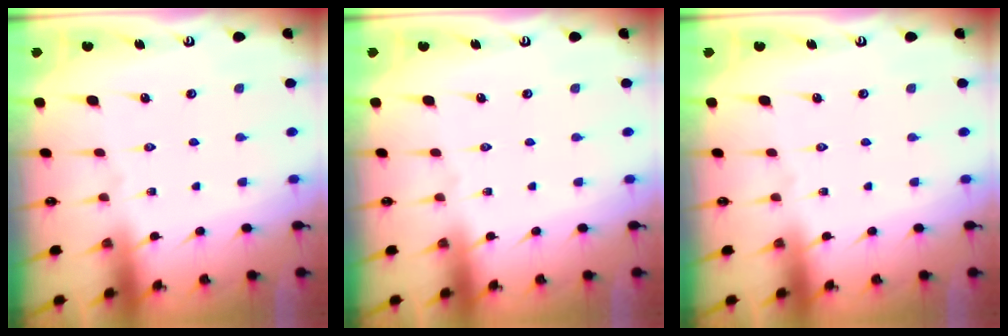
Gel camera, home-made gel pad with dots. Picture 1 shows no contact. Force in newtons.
{"total": 0.0}
{"total": 0.0}